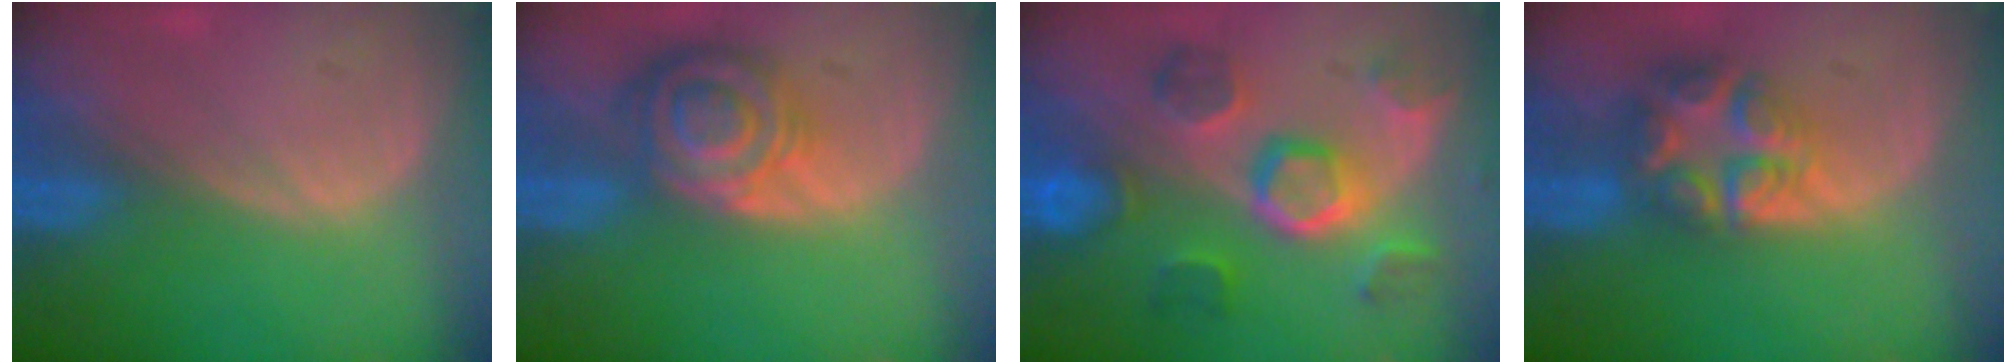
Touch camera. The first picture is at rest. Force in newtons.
{"total": 8.2, "press": 7.2, "slide": 4.0}
{"total": 9.3, "press": 9.1, "slide": 1.9}
{"total": 8.0, "press": 7.0, "slide": 3.9}